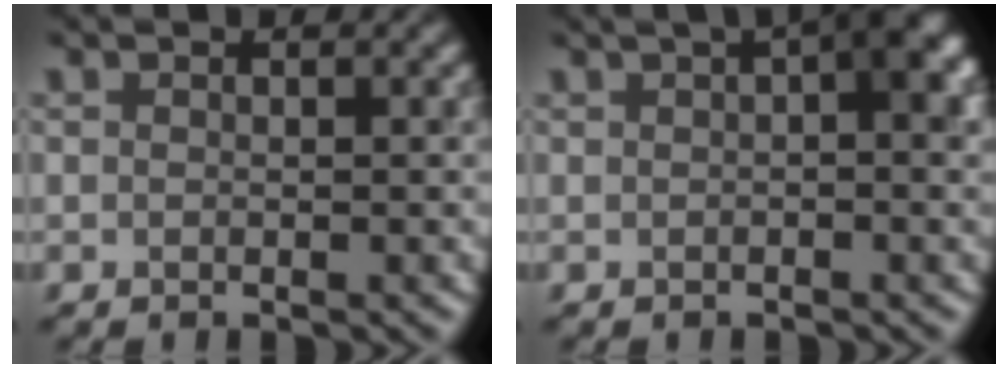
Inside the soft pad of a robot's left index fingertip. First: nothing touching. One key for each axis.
{"total": 4.8, "fx": 1.5, "fy": 1.1, "fz": 4.5, "tx": -0.047, "ty": 0.017, "tz": 0.016}